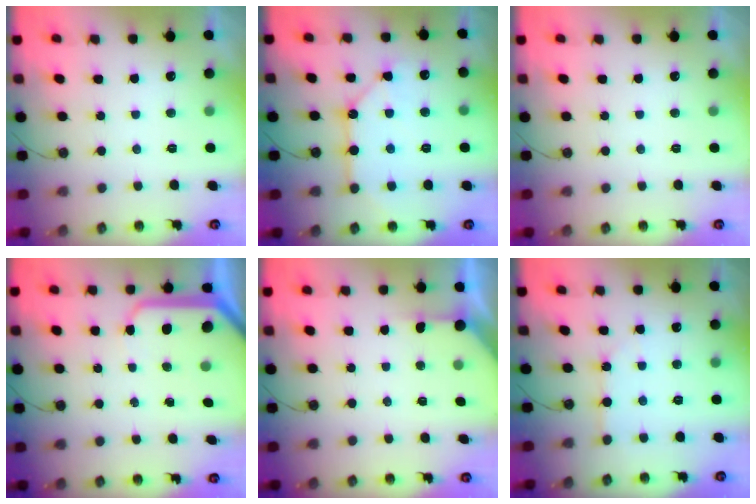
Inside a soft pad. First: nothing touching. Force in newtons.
{"total": 12.4, "press": 12.3, "slide": 1.1}
{"total": 0.0}
{"total": 9.0, "press": 9.0, "slide": 0.7}
{"total": 2.4, "press": 2.4, "slide": 0.3}
{"total": 3.5, "press": 3.5, "slide": 0.5}